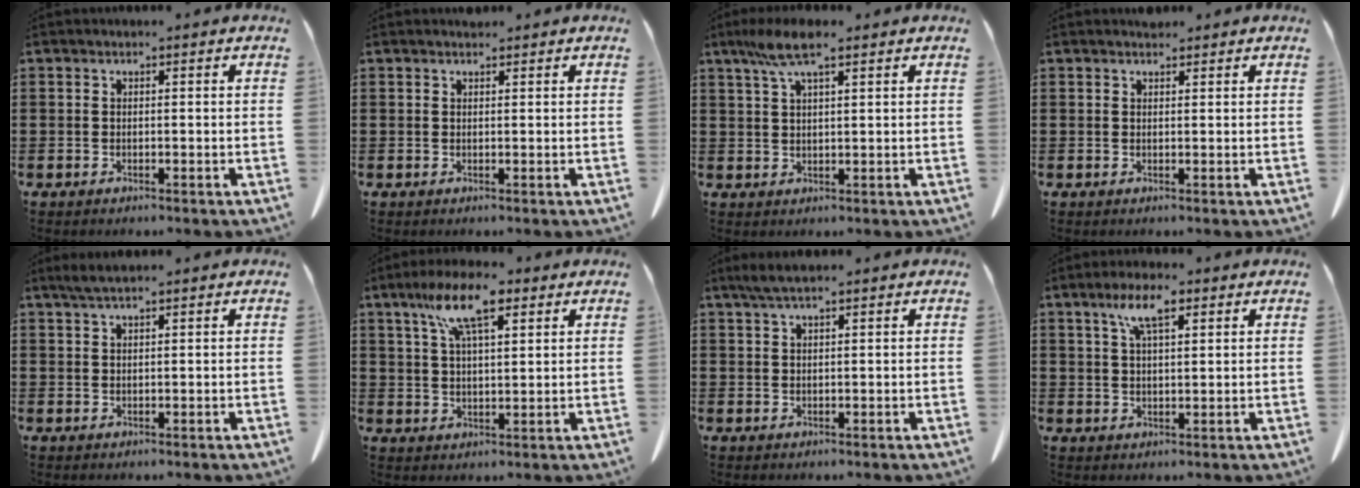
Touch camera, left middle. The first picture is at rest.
{"total": 0.8, "force": [0.8, 0.2, 0.2], "torque": [-0.006, -0.002, 0.017]}
{"total": 6.2, "force": [3.7, 1.2, 4.8], "torque": [-0.102, 0.002, 0.067]}
{"total": 1.2, "force": [1.2, 0.3, 0.2], "torque": [-0.008, -0.001, 0.023]}
{"total": 2.2, "force": [1.6, 0.2, 1.5], "torque": [-0.031, -0.001, 0.030]}
{"total": 10.3, "force": [6.2, 3.0, 7.6], "torque": [-0.153, -0.004, 0.109]}
{"total": 2.6, "force": [1.7, 0.4, 1.9], "torque": [-0.041, -0.001, 0.032]}
{"total": 6.4, "force": [3.4, 2.0, 5.0], "torque": [-0.108, 0.008, 0.060]}